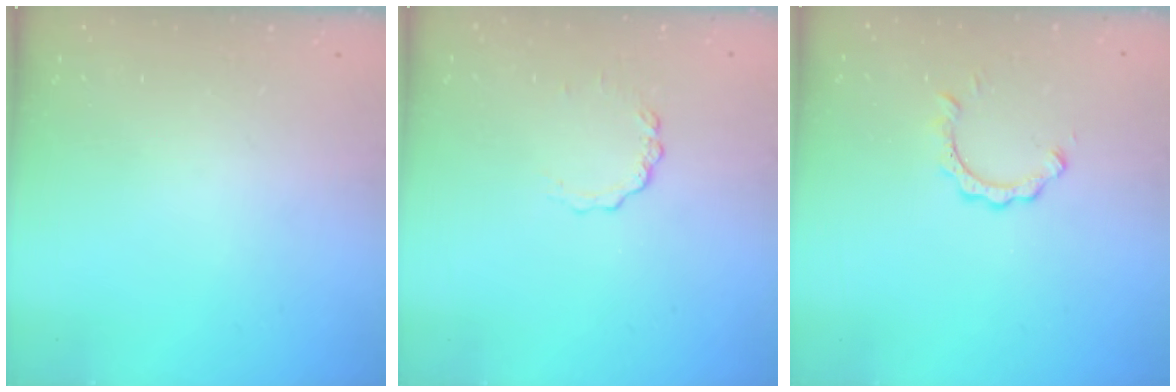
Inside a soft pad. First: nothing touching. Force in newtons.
{"total": 2.8, "press": 2.8, "slide": 0.3}
{"total": 2.8, "press": 2.8, "slide": 0.2}